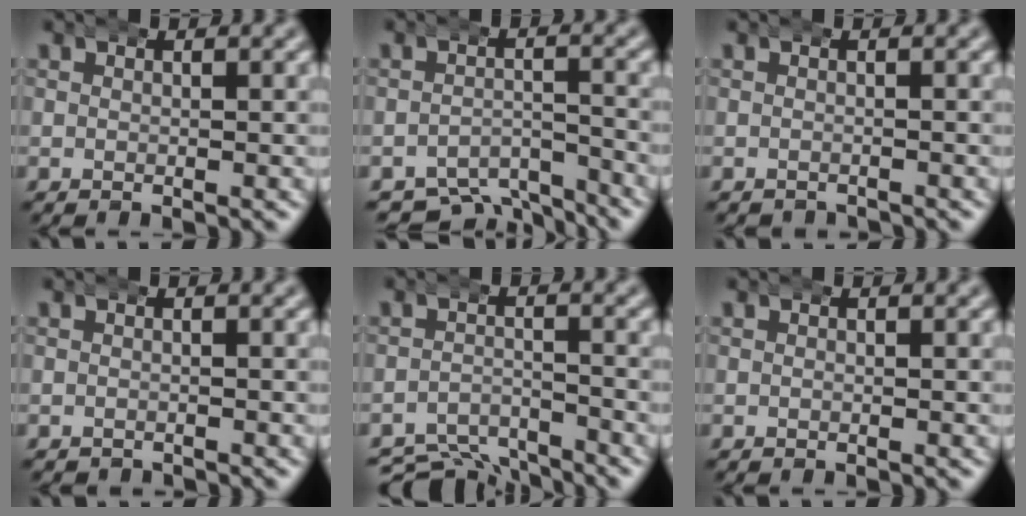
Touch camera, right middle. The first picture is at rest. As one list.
[{"total": 6.3, "force": [-5.3, 2.8, 2.0], "torque": [-0.018, -0.015, -0.092]}, {"total": 1.5, "force": [-1.5, 0.3, -0.1], "torque": [0.001, -0.007, -0.019]}, {"total": 1.2, "force": [-1.2, 0.3, -0.1], "torque": [0.001, -0.007, -0.014]}, {"total": 5.9, "force": [-5.2, 2.4, 1.7], "torque": [-0.017, -0.021, -0.089]}, {"total": 0.0}]